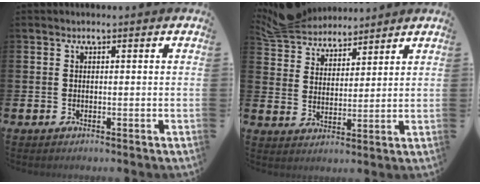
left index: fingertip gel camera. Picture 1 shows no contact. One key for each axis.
{"total": 6.2, "fx": 6.0, "fy": 1.6, "fz": 0.2, "tx": -0.034, "ty": -0.029, "tz": 0.112}